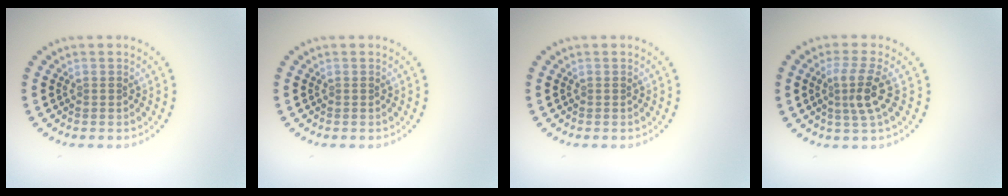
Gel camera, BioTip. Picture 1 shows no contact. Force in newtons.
{"total": 0.0}
{"total": 0.0}
{"total": 2.9, "press": 2.4, "slide": 1.6}